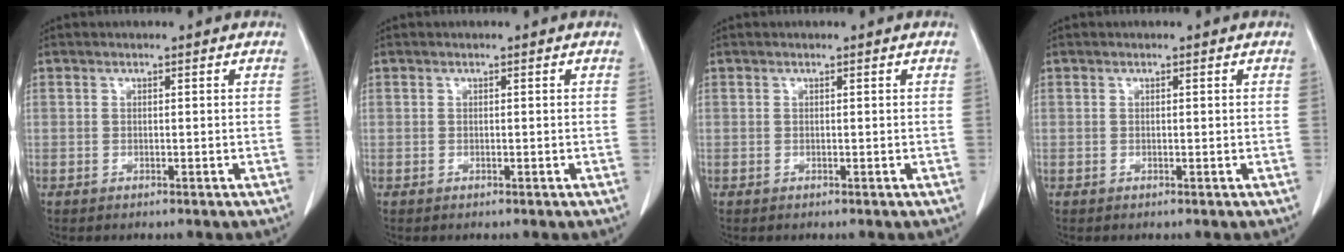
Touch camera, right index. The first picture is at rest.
{"total": 0.0}
{"total": 0.0}
{"total": 0.0}